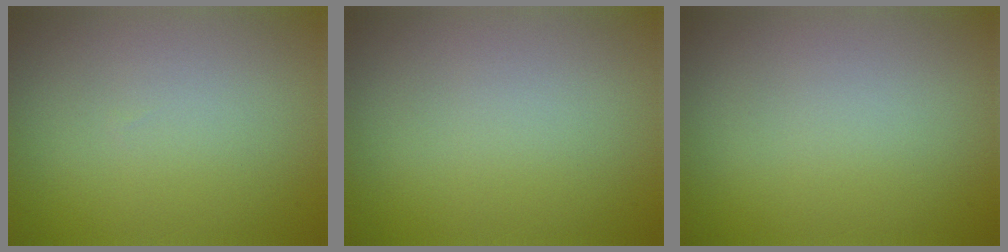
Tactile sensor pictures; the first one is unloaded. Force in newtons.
{"total": 0.0}
{"total": 0.0}